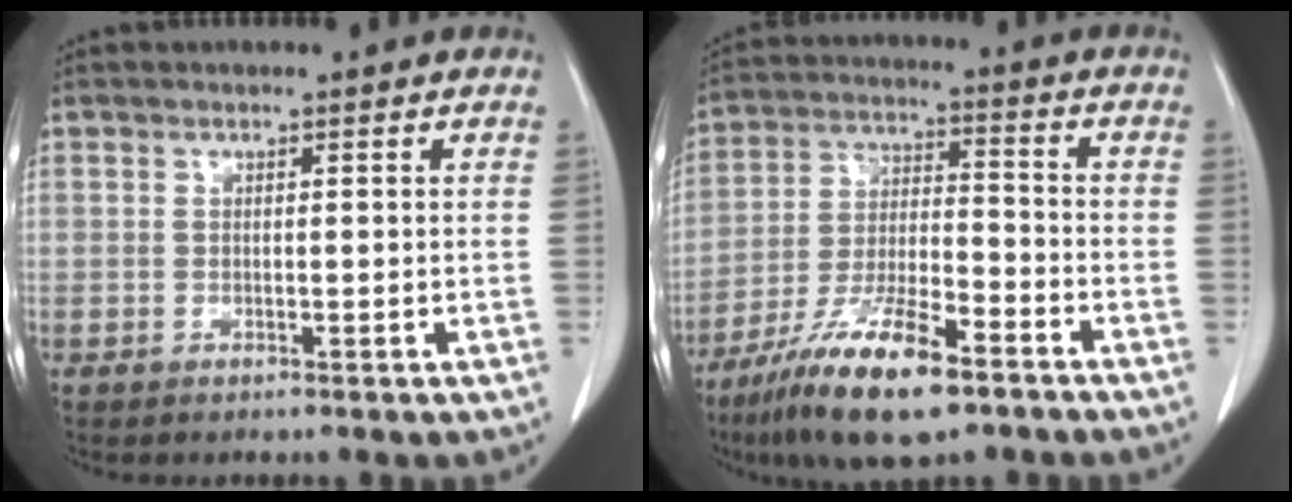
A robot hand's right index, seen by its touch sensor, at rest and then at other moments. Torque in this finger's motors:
{"motor_torque": [1.20, -0.93, 0.80, 0.21]}